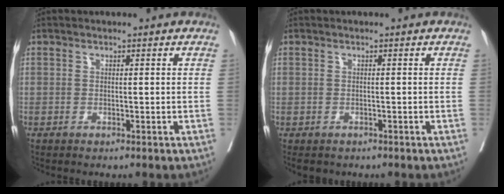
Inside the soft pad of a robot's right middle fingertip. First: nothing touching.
{"total": 2.5, "force": [-2.0, 1.4, 0.6], "torque": [-0.005, -0.001, -0.027]}